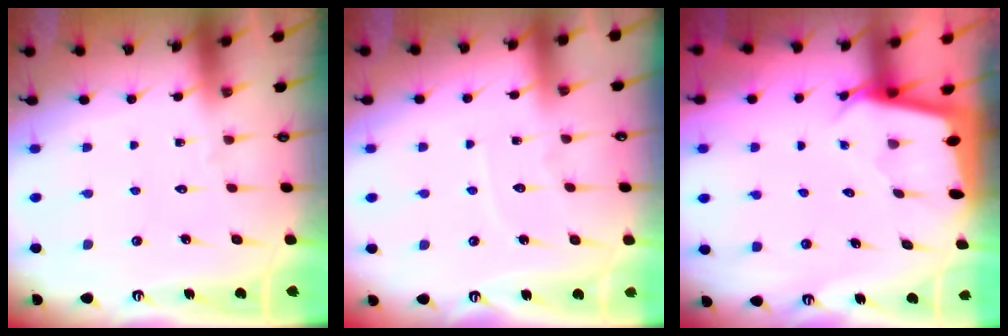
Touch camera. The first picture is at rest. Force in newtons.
{"total": 3.9, "press": 3.9, "slide": 0.1}
{"total": 2.4, "press": 2.4, "slide": 0.2}